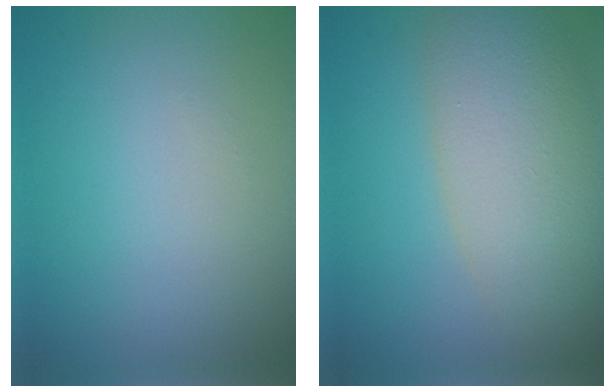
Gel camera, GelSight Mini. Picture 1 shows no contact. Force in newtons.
{"total": 7.6, "press": 7.6, "slide": 0.4}